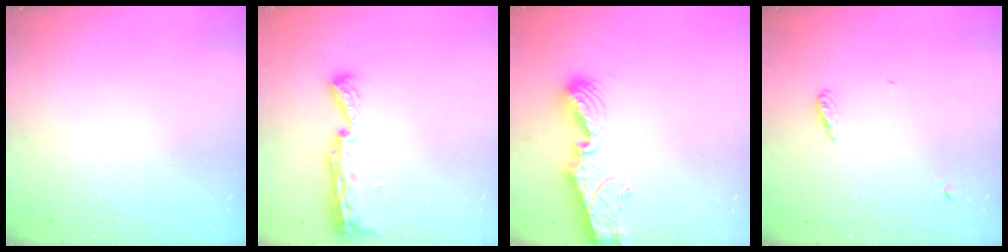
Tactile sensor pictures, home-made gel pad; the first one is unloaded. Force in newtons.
{"total": 9.3, "press": 9.3, "slide": 0.5}
{"total": 9.2, "press": 9.2, "slide": 1.1}
{"total": 4.6, "press": 4.4, "slide": 1.0}